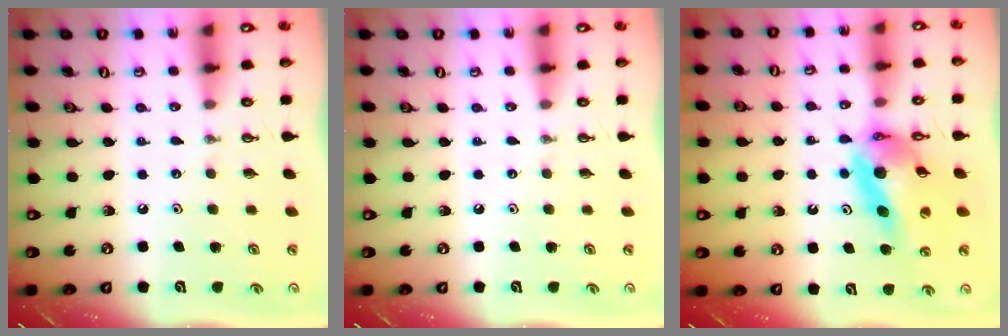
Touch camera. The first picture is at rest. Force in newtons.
{"total": 0.0}
{"total": 14.2, "press": 14.1, "slide": 1.5}